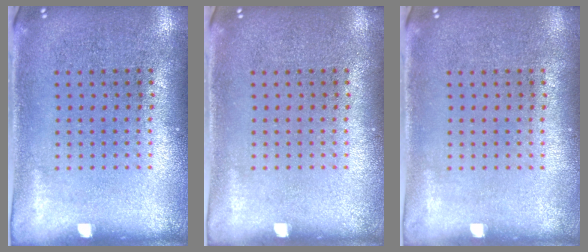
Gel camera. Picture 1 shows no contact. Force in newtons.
{"total": 0.0}
{"total": 0.0}